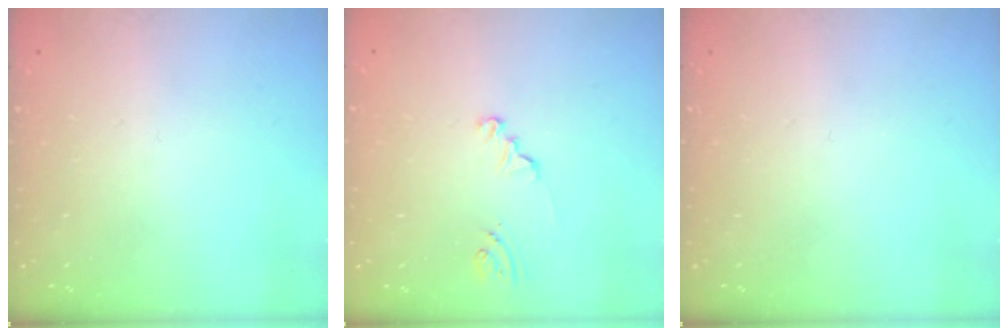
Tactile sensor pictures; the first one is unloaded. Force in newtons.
{"total": 1.5, "press": 1.5, "slide": 0.1}
{"total": 0.0}